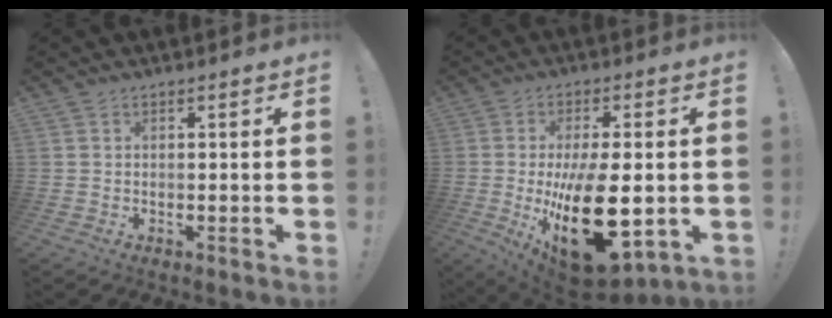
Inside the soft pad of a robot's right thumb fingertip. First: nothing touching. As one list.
[{"total": 24.3, "force": [-3.5, 11.2, 21.3], "torque": [-0.349, -0.010, -0.038]}]